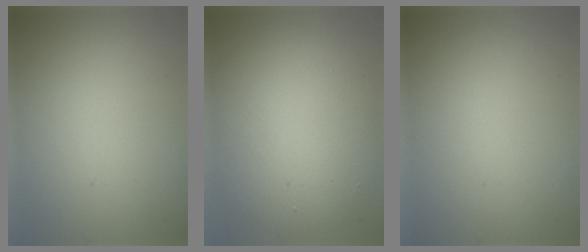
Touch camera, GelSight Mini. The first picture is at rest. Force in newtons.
{"total": 8.8, "press": 8.8, "slide": 0.9}
{"total": 0.0}